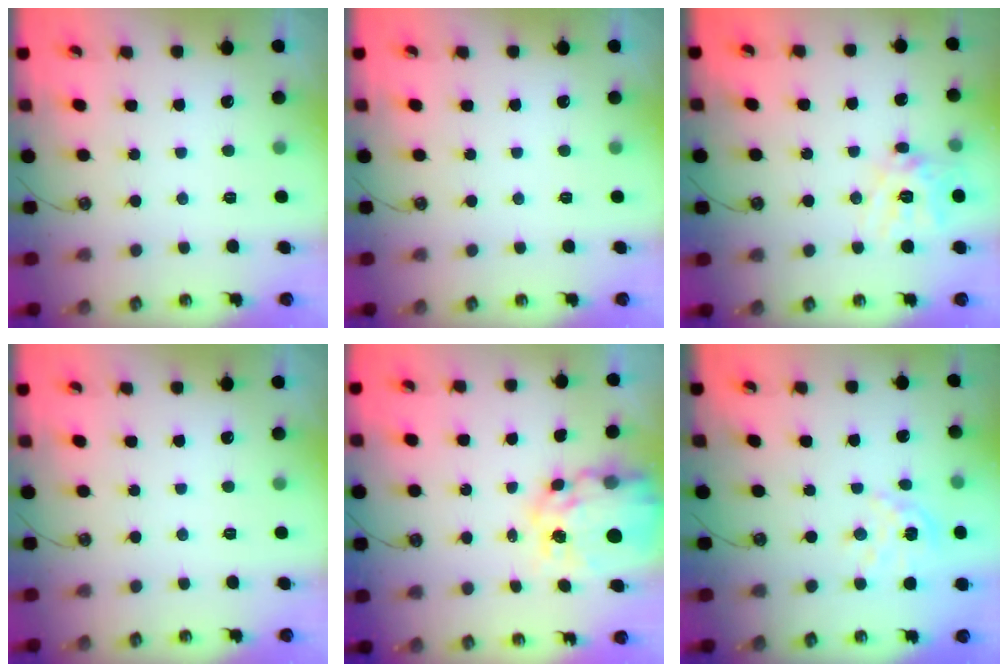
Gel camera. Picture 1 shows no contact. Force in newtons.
{"total": 0.0}
{"total": 12.8, "press": 12.7, "slide": 1.4}
{"total": 0.0}
{"total": 15.1, "press": 15.0, "slide": 1.3}
{"total": 7.5, "press": 7.4, "slide": 0.8}